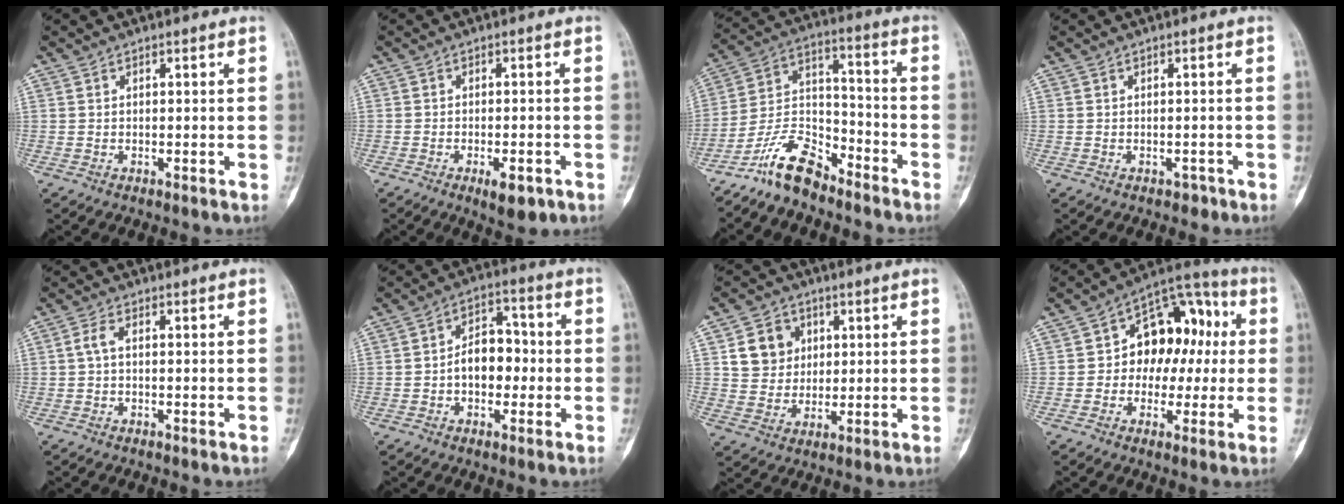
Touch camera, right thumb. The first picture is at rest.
{"total": 4.9, "force": [-2.4, 1.9, 3.8], "torque": [-0.049, 0.006, -0.029]}
{"total": 11.3, "force": [-9.3, 4.4, 4.7], "torque": [-0.080, 0.082, -0.185]}
{"total": 1.1, "force": [-0.7, 0.7, 0.2], "torque": [0.003, 0.007, -0.011]}
{"total": 2.1, "force": [0.0, 0.9, 1.9], "torque": [-0.044, 0.004, -0.004]}
{"total": 8.6, "force": [-1.0, 5.8, 6.2], "torque": [-0.071, 0.032, -0.025]}
{"total": 8.3, "force": [2.5, 7.2, 3.1], "torque": [-0.018, -0.008, 0.048]}
{"total": 14.4, "force": [0.8, 10.3, 10.1], "torque": [-0.088, 0.043, 0.000]}